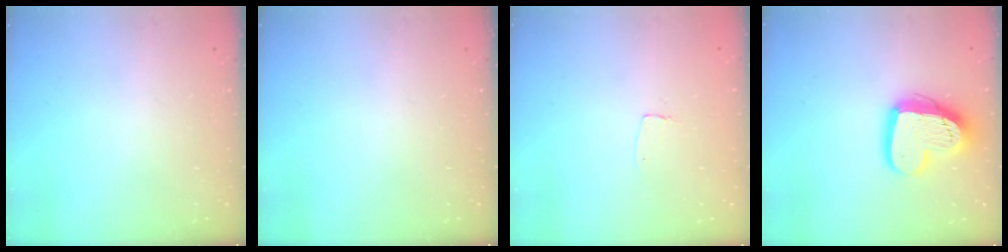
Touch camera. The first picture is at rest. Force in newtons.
{"total": 0.0}
{"total": 3.5, "press": 3.5, "slide": 0.2}
{"total": 16.7, "press": 16.6, "slide": 1.4}